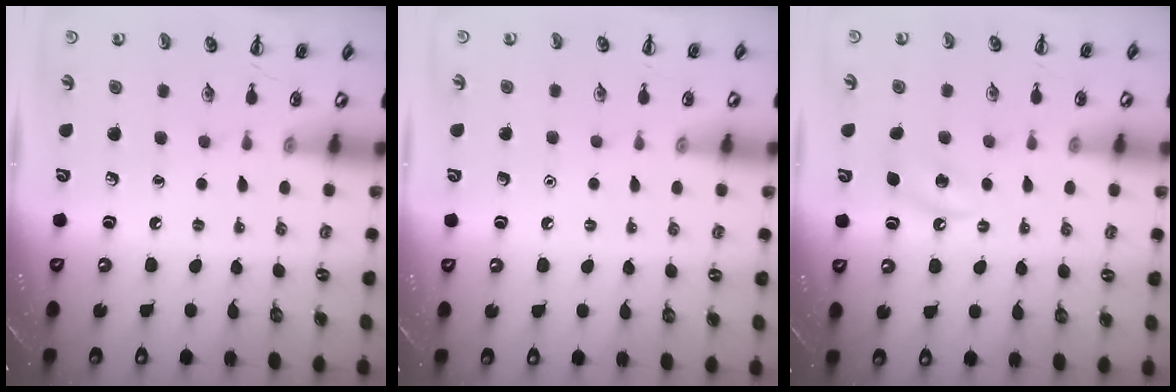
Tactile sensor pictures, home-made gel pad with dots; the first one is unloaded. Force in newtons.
{"total": 1.5, "press": 1.5, "slide": 0.1}
{"total": 5.0, "press": 4.8, "slide": 1.5}